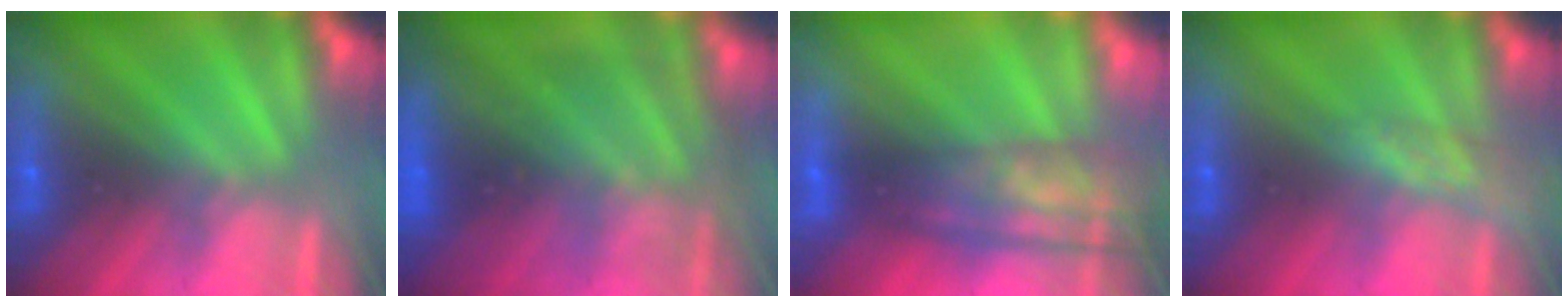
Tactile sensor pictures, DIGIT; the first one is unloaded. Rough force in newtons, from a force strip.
{"total": 8.6}
{"total": 5.8}
{"total": 2.6}